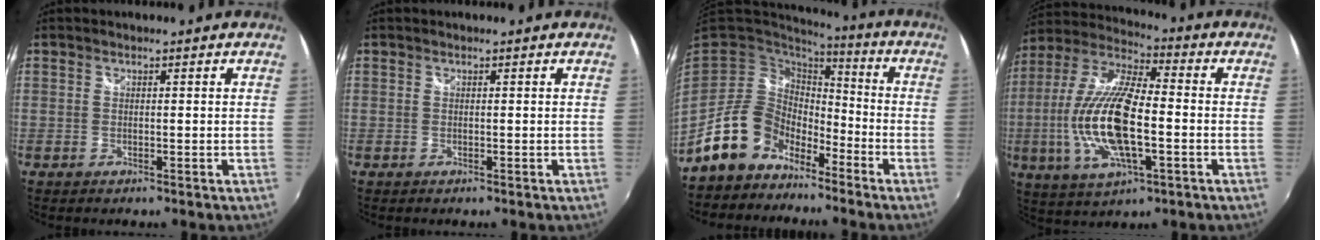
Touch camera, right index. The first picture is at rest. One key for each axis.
{"total": 0.0}
{"total": 12.4, "fx": -8.6, "fy": 7.8, "fz": 4.4, "tx": -0.096, "ty": 0.023, "tz": -0.150}
{"total": 18.9, "fx": -3.4, "fy": 6.5, "fz": 17.4, "tx": -0.353, "ty": -0.008, "tz": -0.067}